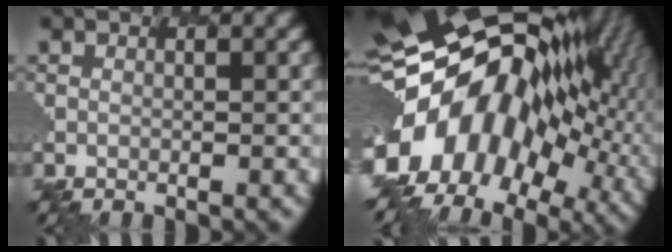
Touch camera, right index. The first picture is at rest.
{"total": 17.6, "force": [-1.4, 11.6, 13.1], "torque": [-0.254, -0.030, -0.029]}